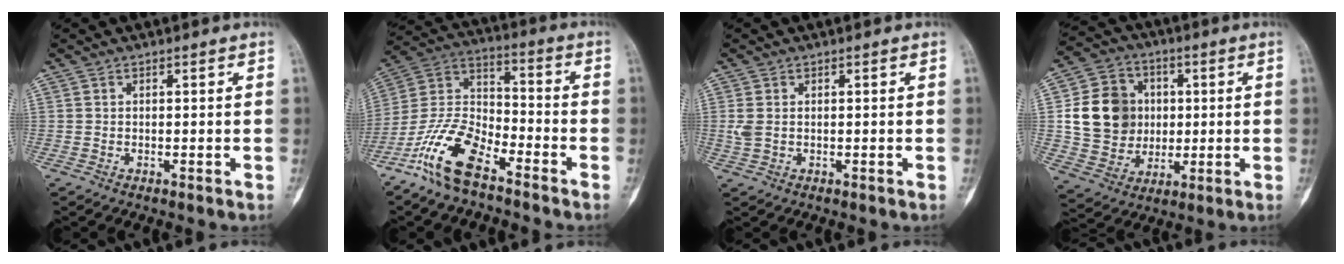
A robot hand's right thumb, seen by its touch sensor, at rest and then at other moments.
{"total": 13.8, "force": [-9.1, 5.6, 8.7], "torque": [-0.177, 0.060, -0.186]}
{"total": 2.4, "force": [0.3, 1.5, 1.9], "torque": [-0.057, 0.004, 0.009]}
{"total": 15.1, "force": [1.7, 13.0, 7.4], "torque": [-0.100, 0.007, 0.039]}